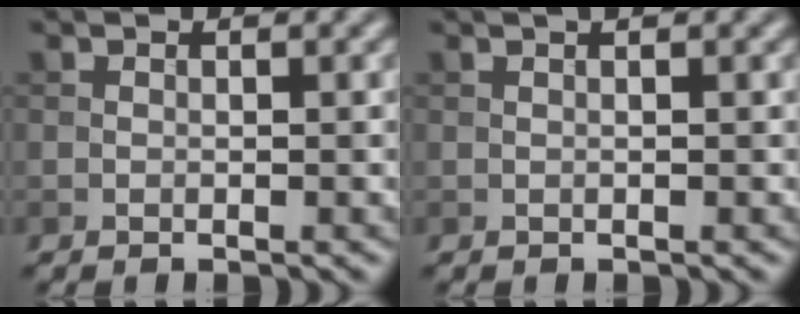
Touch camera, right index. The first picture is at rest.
{"total": 1.5, "force": [0.7, 0.4, 1.2], "torque": [-0.011, -0.001, 0.001]}